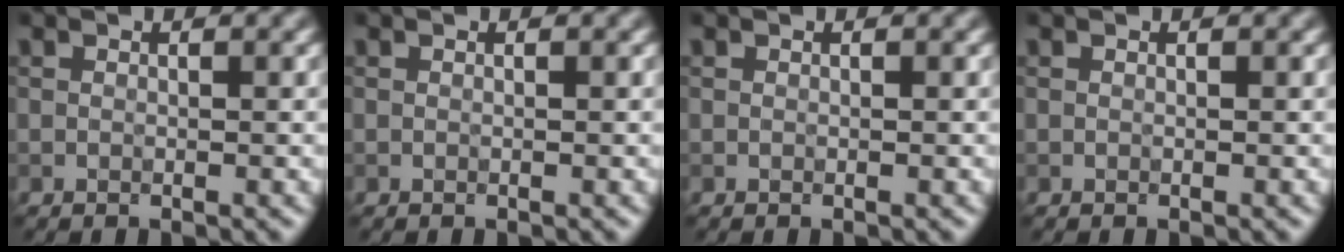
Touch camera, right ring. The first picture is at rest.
{"total": 0.0}
{"total": 0.0}
{"total": 0.0}